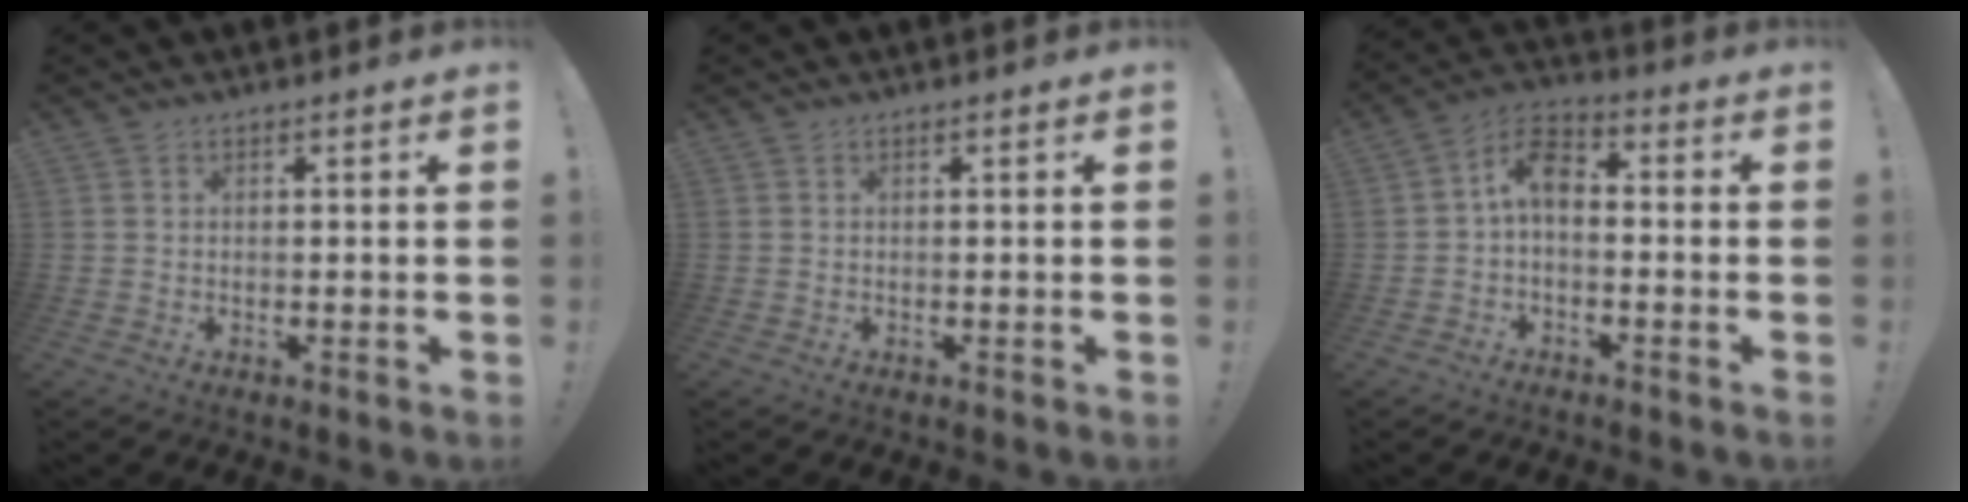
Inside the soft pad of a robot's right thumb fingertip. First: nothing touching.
{"total": 0.0}
{"total": 7.3, "force": [-0.2, 4.3, 6.0], "torque": [-0.117, 0.005, -0.003]}